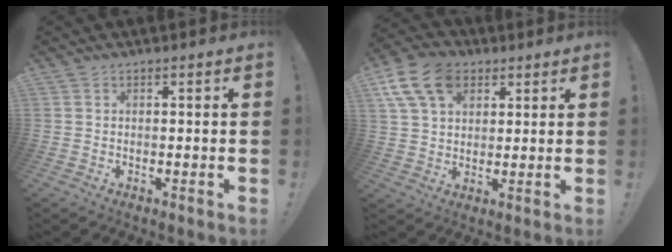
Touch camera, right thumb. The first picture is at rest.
{"total": 14.2, "force": [6.5, 9.9, 7.9], "torque": [-0.147, -0.018, 0.128]}